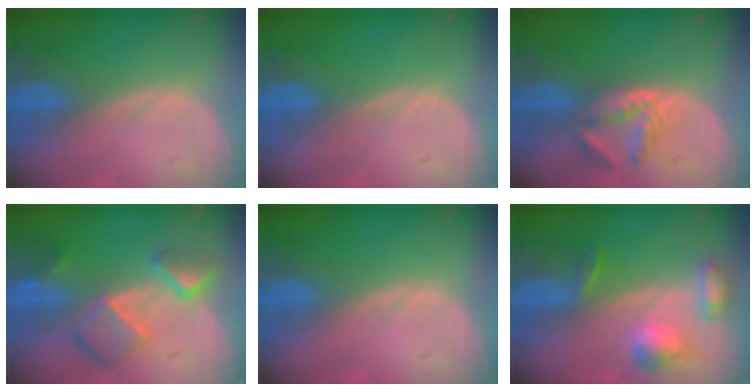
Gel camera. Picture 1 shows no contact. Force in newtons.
{"total": 0.0}
{"total": 5.8, "press": 4.9, "slide": 3.1}
{"total": 7.8, "press": 6.8, "slide": 3.9}
{"total": 0.0}
{"total": 5.8, "press": 5.4, "slide": 2.3}